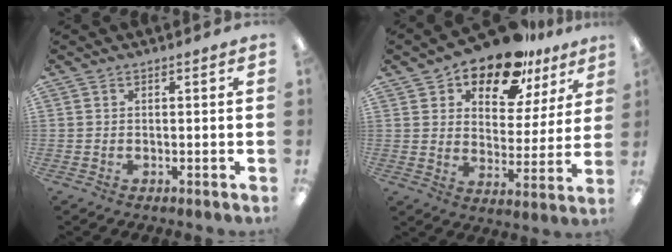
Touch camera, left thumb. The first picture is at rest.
{"total": 15.0, "force": [11.9, 6.6, 6.3], "torque": [-0.100, -0.080, 0.210]}